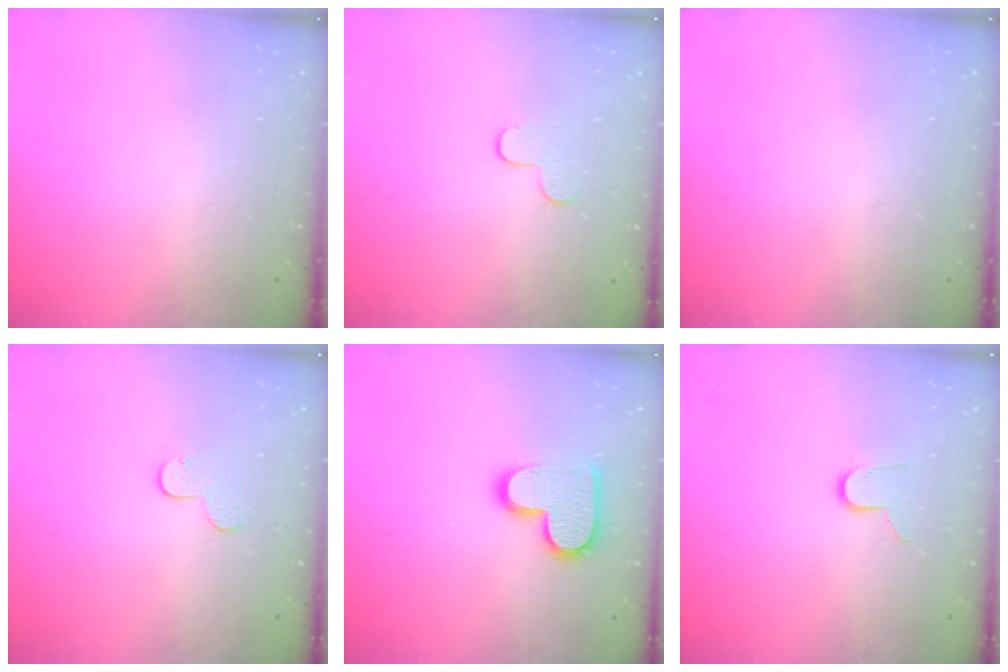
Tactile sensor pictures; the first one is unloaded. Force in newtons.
{"total": 4.6, "press": 4.6, "slide": 0.5}
{"total": 0.0}
{"total": 3.7, "press": 3.7, "slide": 0.4}
{"total": 13.5, "press": 13.5, "slide": 0.8}
{"total": 7.2, "press": 7.2, "slide": 0.6}